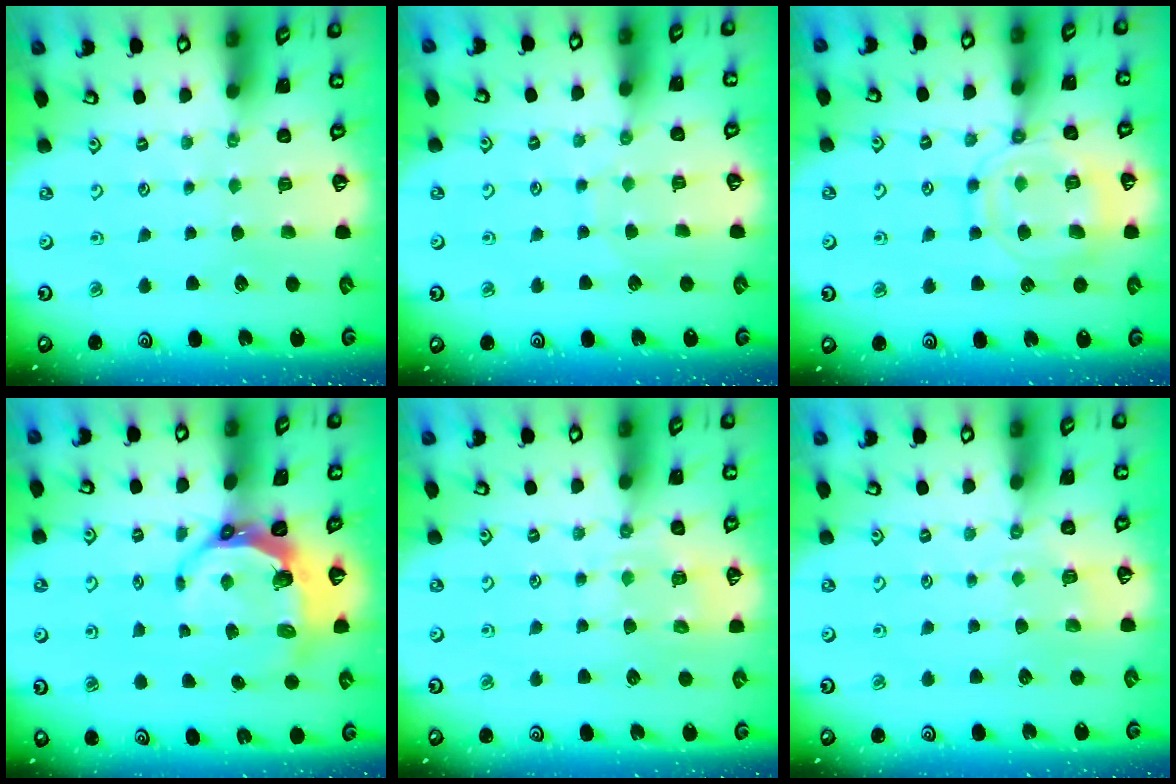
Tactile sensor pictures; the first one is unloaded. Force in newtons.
{"total": 4.0, "press": 4.0, "slide": 0.4}
{"total": 12.4, "press": 12.3, "slide": 1.3}
{"total": 8.0, "press": 6.4, "slide": 4.7}
{"total": 7.8, "press": 7.8, "slide": 0.7}
{"total": 2.8, "press": 2.5, "slide": 1.3}